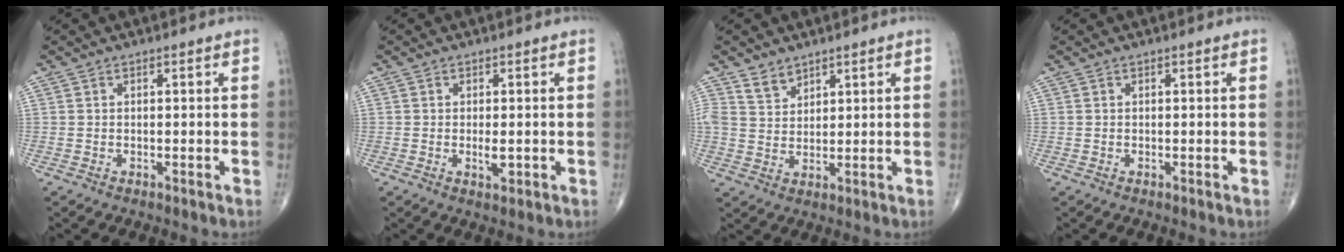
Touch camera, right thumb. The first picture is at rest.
{"total": 2.3, "force": [-0.3, 0.8, 2.1], "torque": [-0.038, -0.005, -0.004]}
{"total": 3.9, "force": [3.1, 2.2, 0.9], "torque": [0.004, -0.025, 0.061]}
{"total": 0.0}